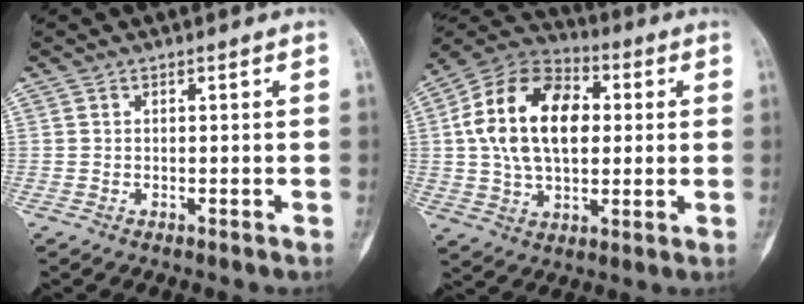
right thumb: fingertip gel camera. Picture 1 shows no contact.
{"total": 19.5, "force": [2.7, 12.2, 14.9], "torque": [-0.244, 0.018, 0.043]}